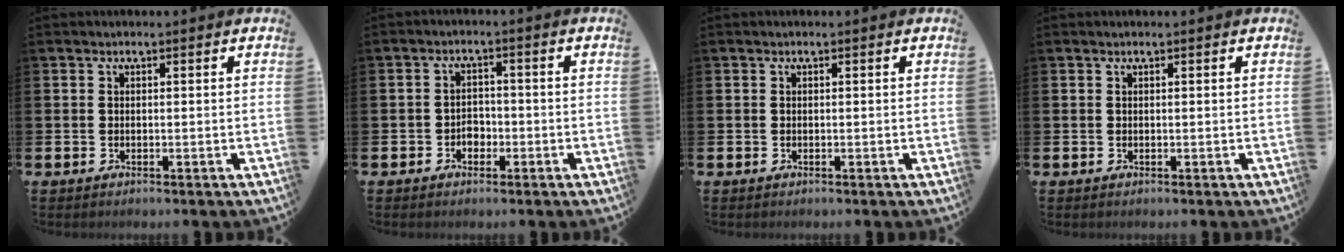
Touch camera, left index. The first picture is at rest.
{"total": 2.3, "force": [-1.1, 1.8, 1.0], "torque": [-0.021, 0.004, -0.025]}
{"total": 0.0}
{"total": 0.0}